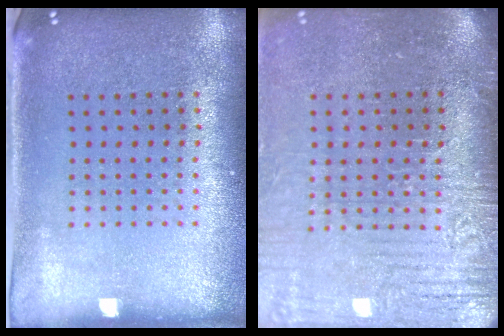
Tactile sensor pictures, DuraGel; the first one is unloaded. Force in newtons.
{"total": 4.0, "press": 3.5, "slide": 2.0}